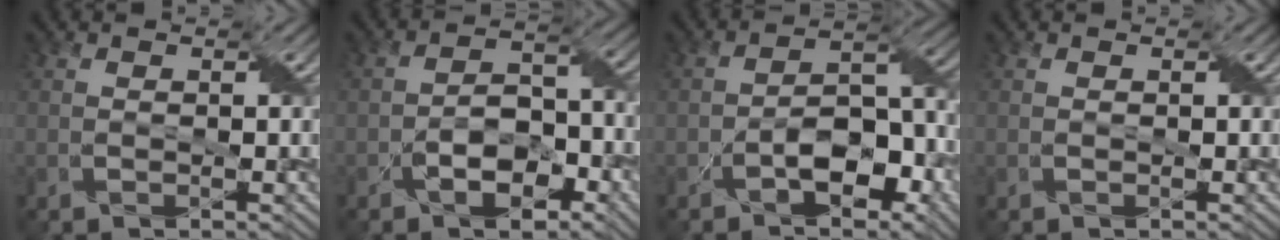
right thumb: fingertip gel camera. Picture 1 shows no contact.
{"total": 6.4, "force": [-3.4, 3.6, 4.1], "torque": [-0.061, 0.007, -0.063]}
{"total": 6.9, "force": [-3.3, 3.6, 4.9], "torque": [-0.070, 0.012, -0.060]}
{"total": 0.0}